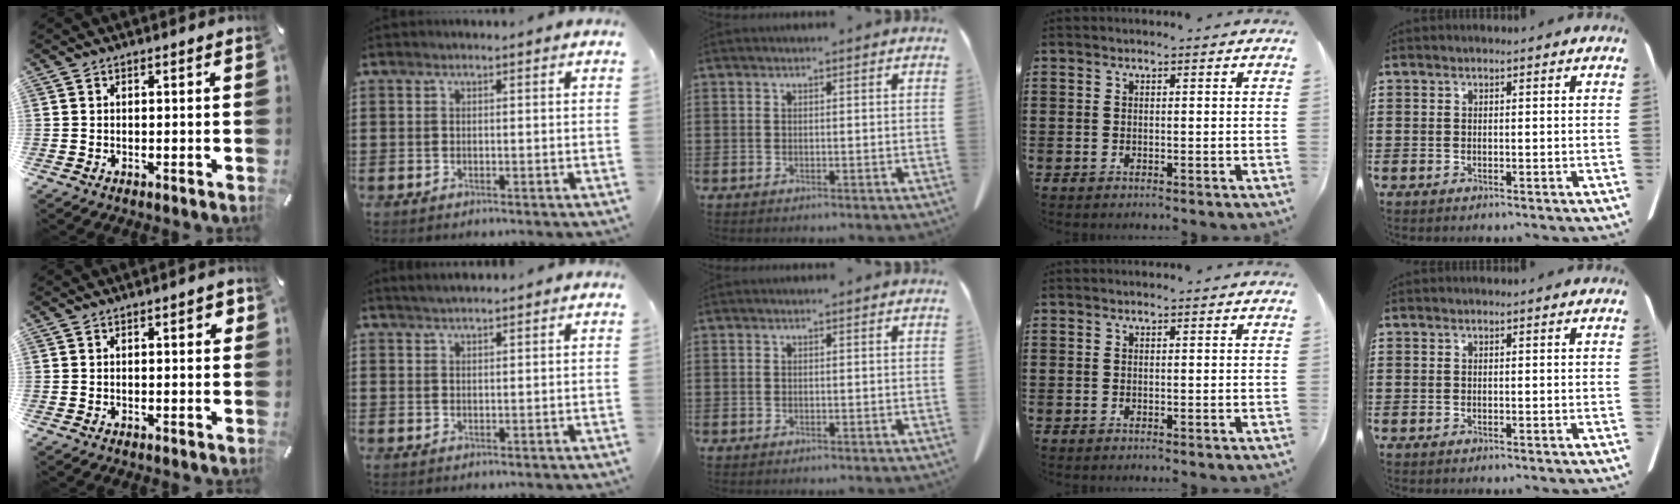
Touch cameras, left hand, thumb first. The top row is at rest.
{"thumb": {"total": 2.2, "force": [0.6, 0.8, 1.9], "torque": [-0.022, 0.002, 0.004]}, "index": {"total": 1.5, "force": [1.4, 0.0, 0.6], "torque": [-0.013, 0.001, 0.027]}}